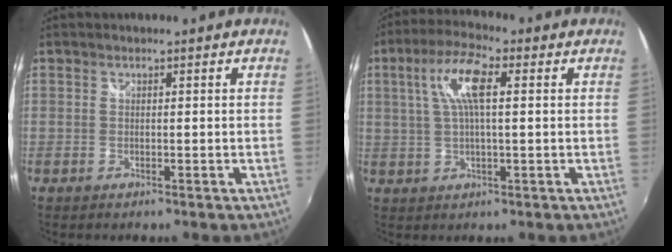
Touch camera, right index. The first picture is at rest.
{"total": 8.6, "force": [2.1, 2.3, 8.0], "torque": [-0.155, 0.015, 0.040]}